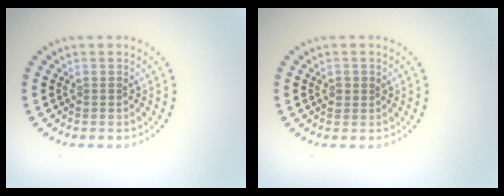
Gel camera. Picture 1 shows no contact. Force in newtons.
{"total": 0.9, "press": 0.9, "slide": 0.1}